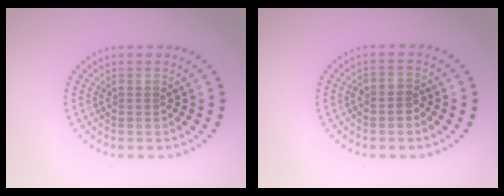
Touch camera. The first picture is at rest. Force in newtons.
{"total": 1.1, "press": 0.9, "slide": 0.7}